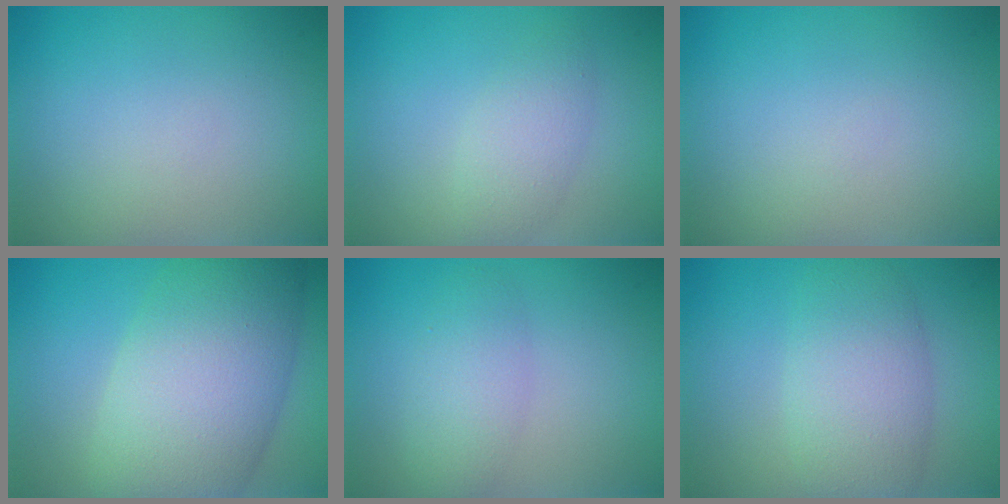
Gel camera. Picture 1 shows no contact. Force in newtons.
{"total": 2.4, "press": 2.4, "slide": 0.1}
{"total": 0.0}
{"total": 11.1, "press": 11.1, "slide": 0.6}
{"total": 2.7, "press": 2.7, "slide": 0.0}
{"total": 5.5, "press": 5.5, "slide": 0.2}